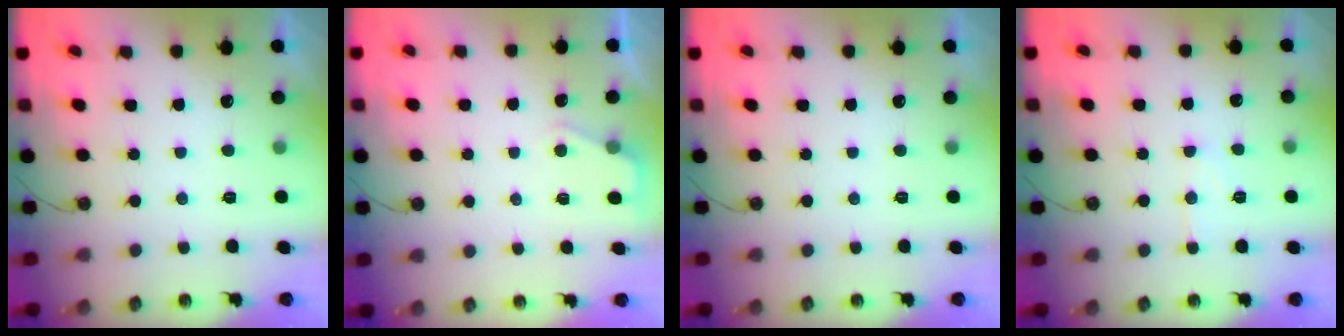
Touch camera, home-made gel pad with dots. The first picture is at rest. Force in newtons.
{"total": 2.7, "press": 2.7, "slide": 0.4}
{"total": 0.0}
{"total": 6.8, "press": 6.8, "slide": 0.5}